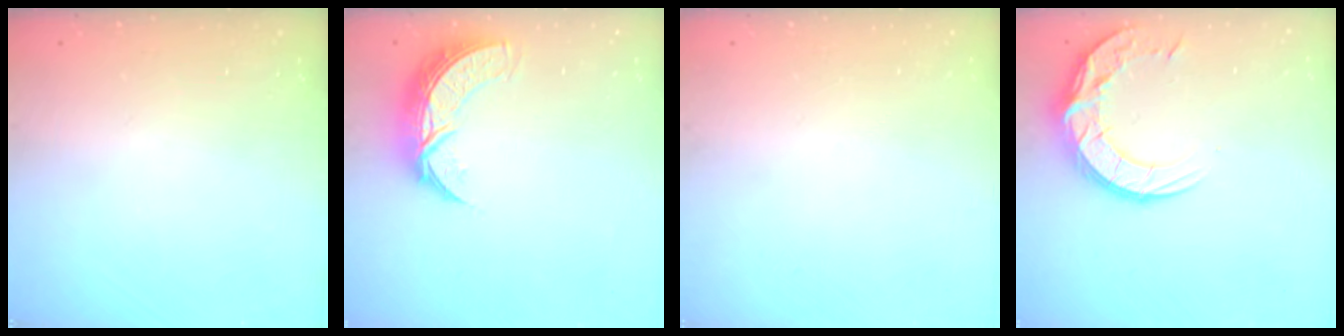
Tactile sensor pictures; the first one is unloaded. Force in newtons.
{"total": 9.2, "press": 9.2, "slide": 0.6}
{"total": 0.0}
{"total": 13.7, "press": 13.6, "slide": 1.1}